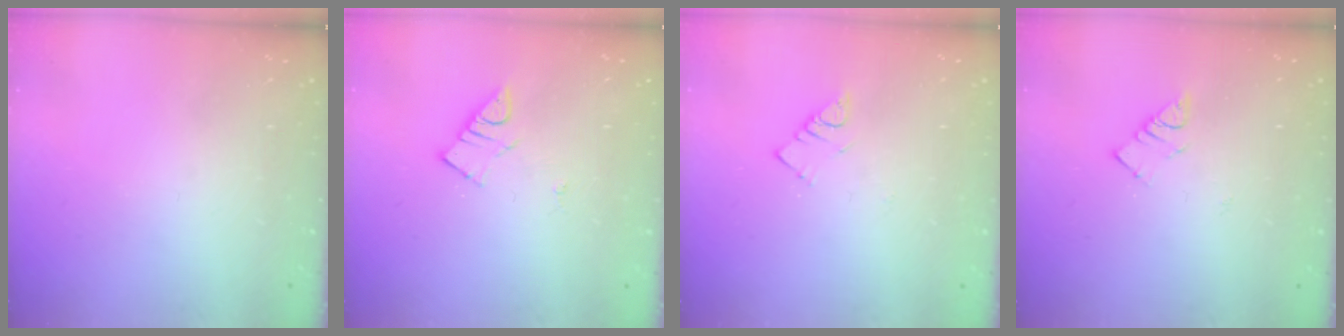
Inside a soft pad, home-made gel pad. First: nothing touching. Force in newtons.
{"total": 3.8, "press": 3.7, "slide": 0.4}
{"total": 3.4, "press": 3.3, "slide": 0.6}
{"total": 3.6, "press": 3.5, "slide": 0.5}